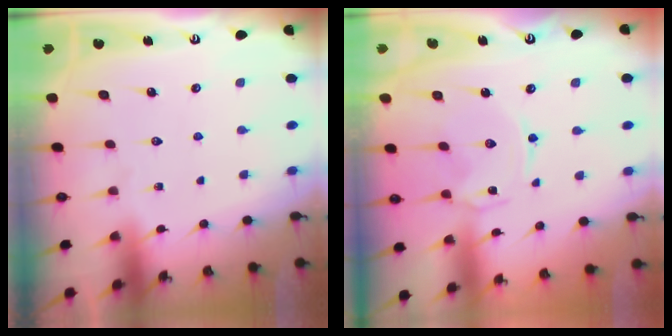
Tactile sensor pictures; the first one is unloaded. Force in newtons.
{"total": 1.4, "press": 1.4, "slide": 0.3}